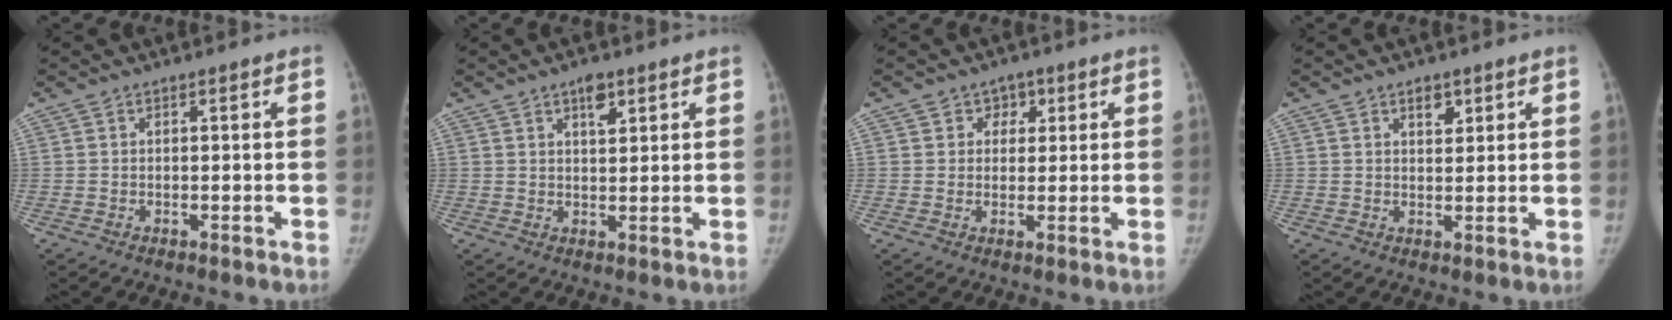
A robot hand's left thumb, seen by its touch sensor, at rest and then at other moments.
{"total": 3.9, "force": [2.1, 1.7, 2.8], "torque": [-0.035, -0.009, 0.034]}
{"total": 4.3, "force": [1.4, 4.0, 1.1], "torque": [0.020, 0.003, 0.013]}
{"total": 3.0, "force": [1.8, 1.7, 1.6], "torque": [-0.010, -0.010, 0.030]}